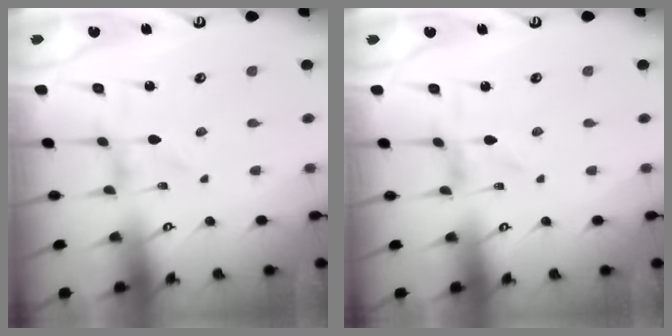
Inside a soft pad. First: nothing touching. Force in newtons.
{"total": 0.0}